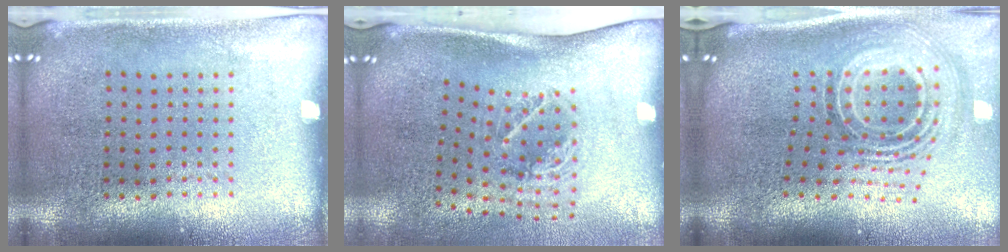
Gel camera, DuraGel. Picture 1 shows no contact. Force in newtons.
{"total": 2.1, "press": 1.3, "slide": 1.7}
{"total": 2.2, "press": 1.6, "slide": 1.6}